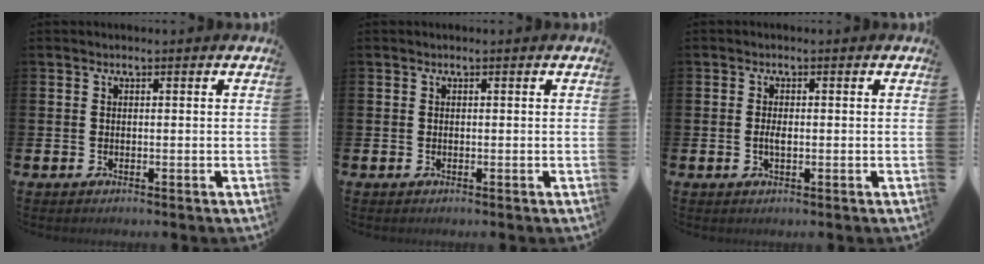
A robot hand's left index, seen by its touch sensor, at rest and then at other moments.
{"total": 0.0}
{"total": 1.6, "force": [-0.2, 0.7, 1.4], "torque": [-0.027, 0.002, -0.005]}